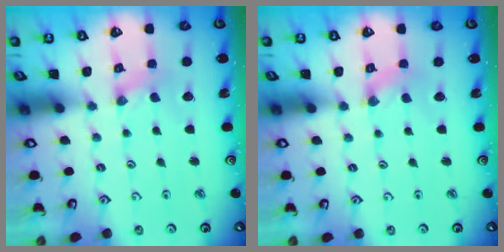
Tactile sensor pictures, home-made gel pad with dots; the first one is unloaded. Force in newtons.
{"total": 0.6, "press": 0.6, "slide": 0.2}